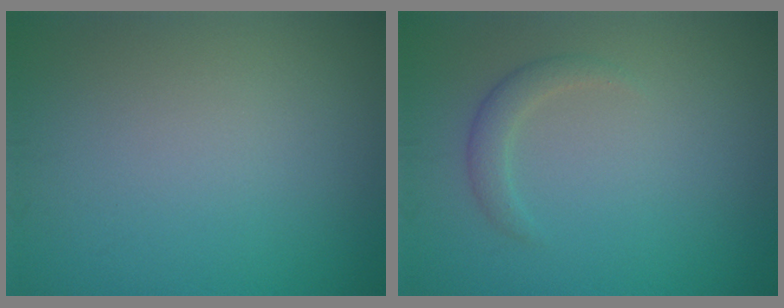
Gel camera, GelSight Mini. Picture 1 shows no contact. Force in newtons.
{"total": 1.6, "press": 1.6, "slide": 0.1}